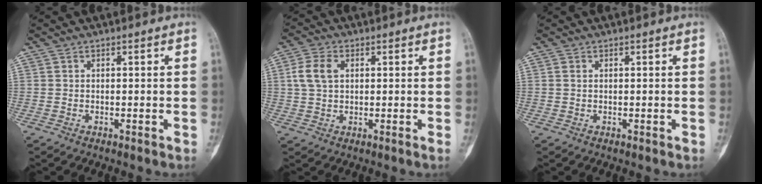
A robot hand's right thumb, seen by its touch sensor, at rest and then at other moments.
{"total": 5.5, "force": [1.3, 3.5, 4.0], "torque": [-0.089, 0.010, 0.023]}
{"total": 0.6, "force": [0.2, 0.4, 0.4], "torque": [-0.009, 0.003, 0.003]}